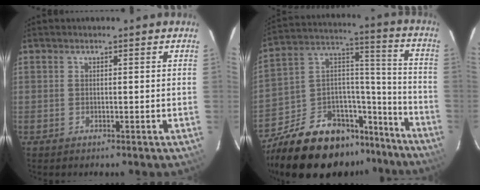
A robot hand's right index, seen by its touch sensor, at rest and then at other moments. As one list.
[{"total": 26.0, "force": [-19.4, 12.7, 11.9], "torque": [-0.221, 0.070, -0.280]}]